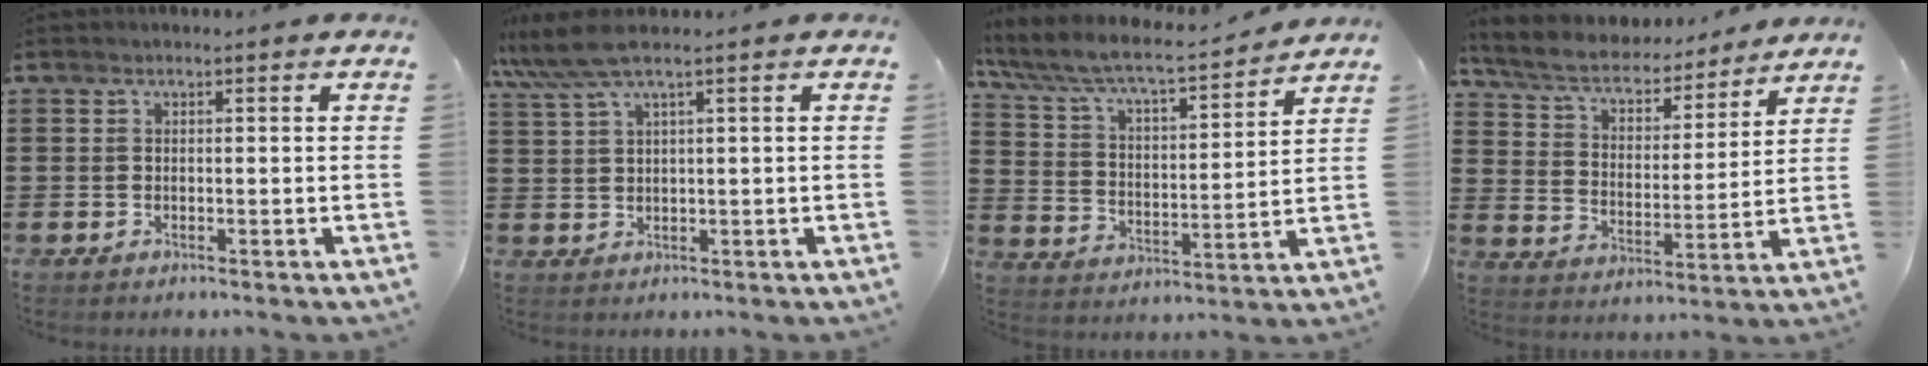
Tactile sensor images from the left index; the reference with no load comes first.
{"total": 6.3, "force": [4.7, 0.4, 4.1], "torque": [-0.103, -0.012, 0.081]}
{"total": 7.0, "force": [6.2, 0.8, 3.0], "torque": [-0.087, -0.040, 0.100]}
{"total": 6.2, "force": [5.5, 1.6, 2.4], "torque": [-0.072, -0.034, 0.091]}